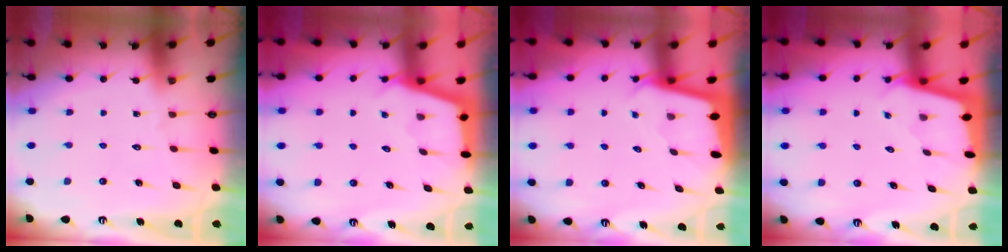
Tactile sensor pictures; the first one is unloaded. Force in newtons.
{"total": 2.7, "press": 2.7, "slide": 0.3}
{"total": 2.0, "press": 2.0, "slide": 0.1}
{"total": 1.9, "press": 1.9, "slide": 0.1}